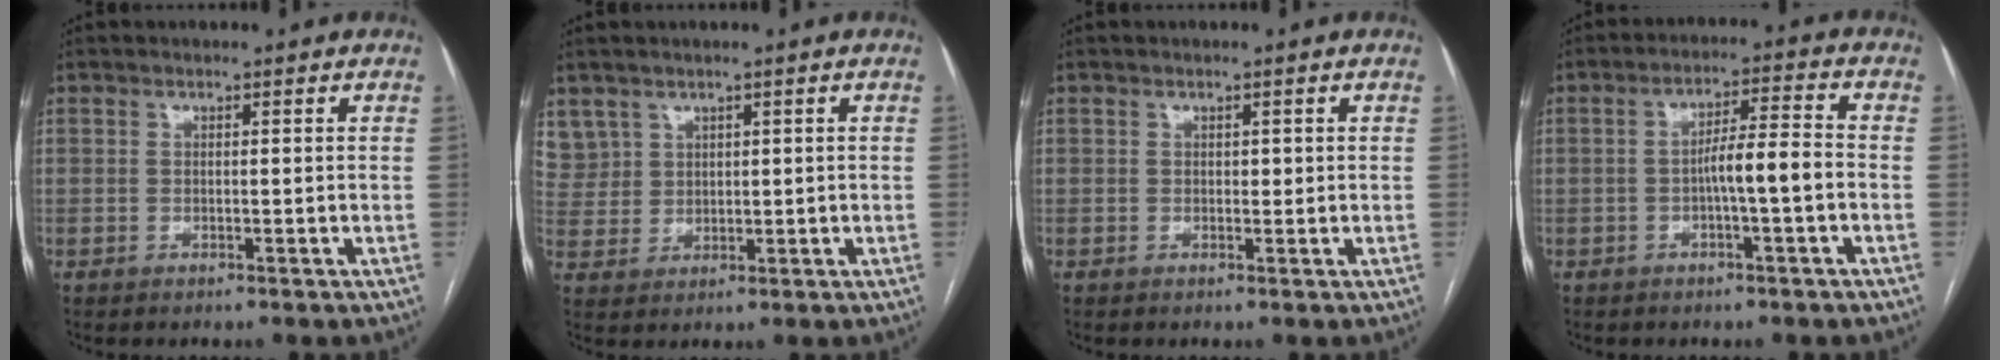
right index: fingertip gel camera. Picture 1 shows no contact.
{"total": 6.1, "force": [3.6, 4.9, 0.2], "torque": [-0.008, 0.016, 0.086]}
{"total": 0.8, "force": [0.2, 0.6, 0.5], "torque": [-0.005, 0.002, 0.002]}
{"total": 6.1, "force": [-1.4, 0.4, 5.9], "torque": [-0.100, 0.017, -0.024]}